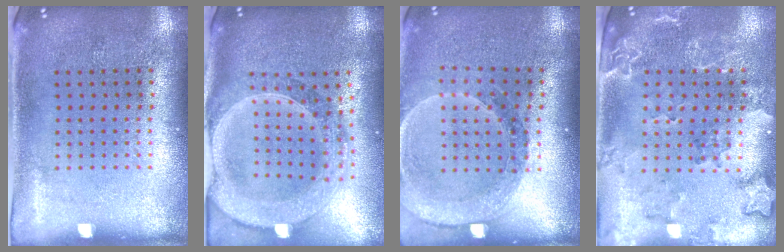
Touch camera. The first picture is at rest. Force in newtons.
{"total": 2.7, "press": 2.4, "slide": 1.4}
{"total": 1.6, "press": 1.6, "slide": 0.2}
{"total": 2.0, "press": 1.9, "slide": 0.7}